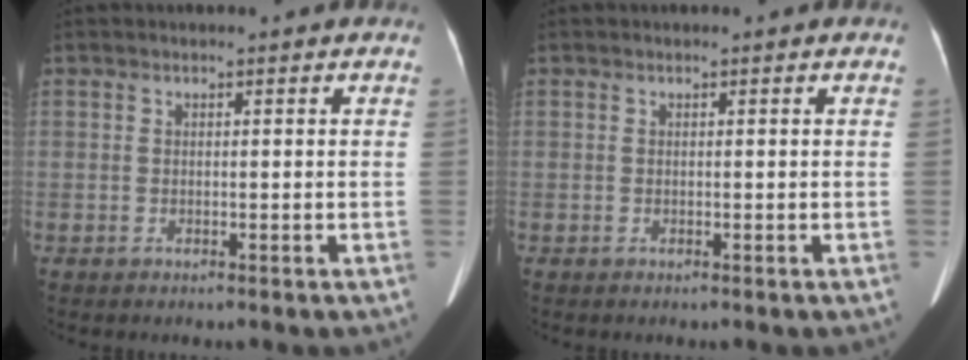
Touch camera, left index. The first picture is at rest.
{"total": 0.0}